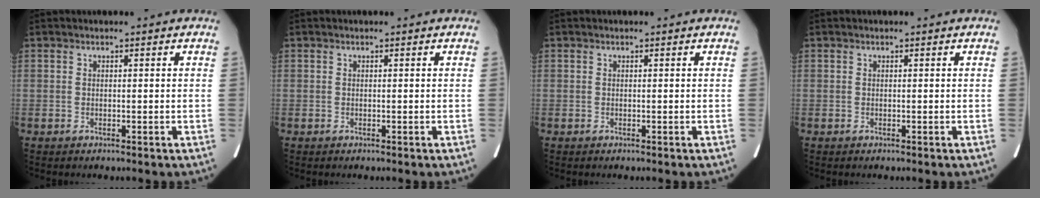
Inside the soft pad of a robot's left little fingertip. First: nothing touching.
{"total": 0.0}
{"total": 0.0}
{"total": 0.0}